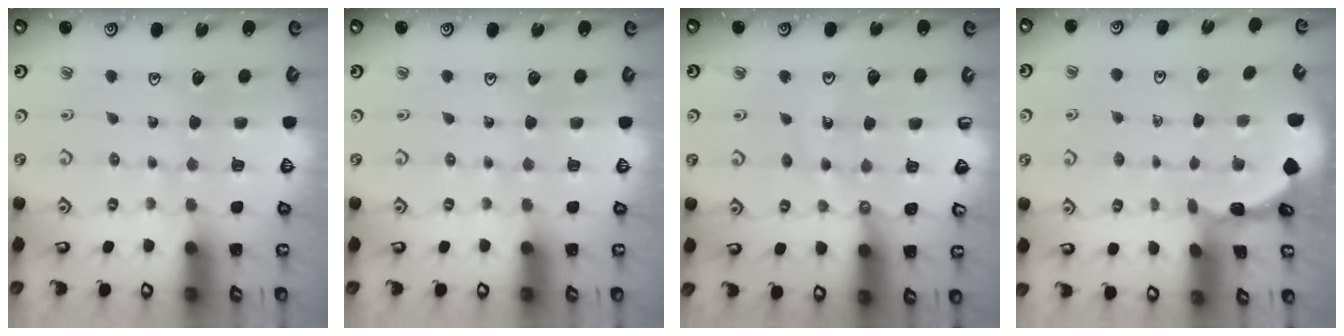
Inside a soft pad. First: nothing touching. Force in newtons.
{"total": 0.0}
{"total": 11.0, "press": 10.9, "slide": 1.4}
{"total": 0.7, "press": 0.6, "slide": 0.2}